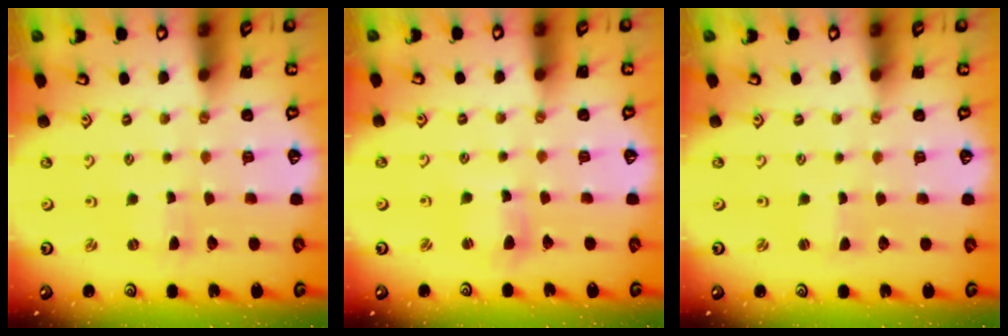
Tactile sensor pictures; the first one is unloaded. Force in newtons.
{"total": 4.5, "press": 4.5, "slide": 0.6}
{"total": 0.0}